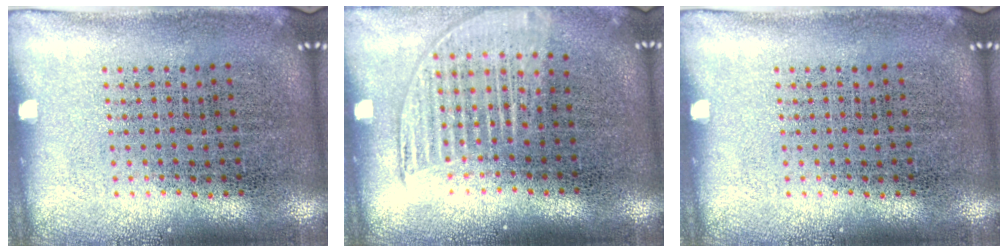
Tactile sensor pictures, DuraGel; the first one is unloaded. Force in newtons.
{"total": 1.3, "press": 1.2, "slide": 0.6}
{"total": 0.0}